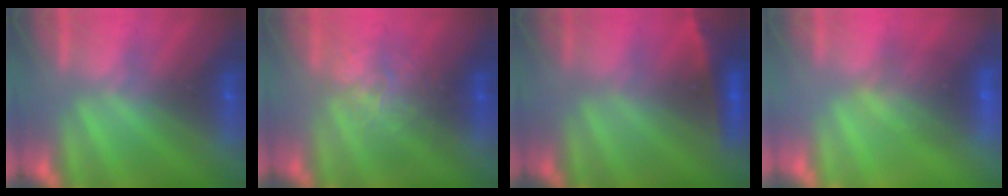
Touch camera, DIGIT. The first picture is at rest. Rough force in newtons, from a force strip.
{"total": 2.4}
{"total": 2.3}
{"total": 5.7}